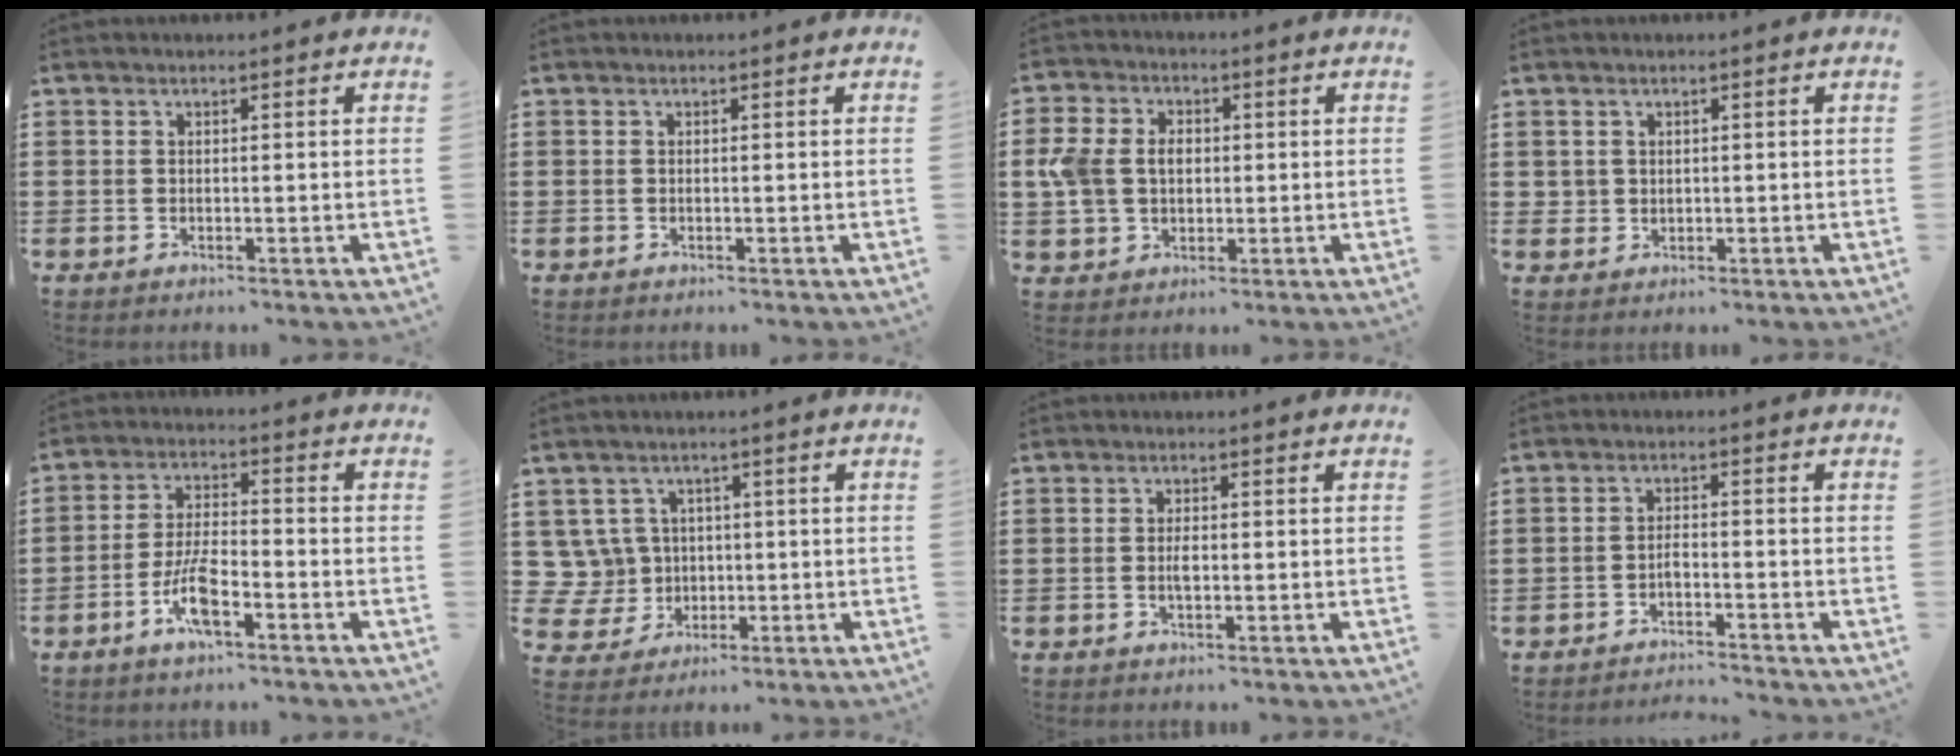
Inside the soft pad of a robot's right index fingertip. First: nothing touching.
{"total": 0.0}
{"total": 6.2, "force": [0.3, 5.0, 3.6], "torque": [-0.110, 0.006, -0.003]}
{"total": 1.3, "force": [0.5, 1.2, 0.2], "torque": [-0.009, 0.005, 0.009]}
{"total": 6.7, "force": [-3.3, 2.0, 5.4], "torque": [-0.126, -0.007, -0.067]}
{"total": 6.2, "force": [0.8, 6.0, 1.4], "torque": [-0.080, 0.004, 0.016]}
{"total": 2.0, "force": [-0.2, 0.7, 1.9], "torque": [-0.043, -0.004, -0.005]}
{"total": 2.2, "force": [-2.1, 0.2, 0.5], "torque": [-0.018, 0.000, -0.045]}